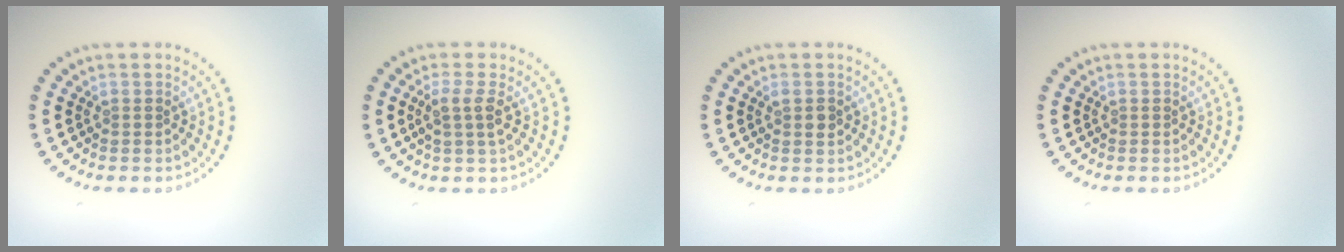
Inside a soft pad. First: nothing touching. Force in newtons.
{"total": 2.0, "press": 1.7, "slide": 1.0}
{"total": 1.1, "press": 1.1, "slide": 0.2}
{"total": 0.0}